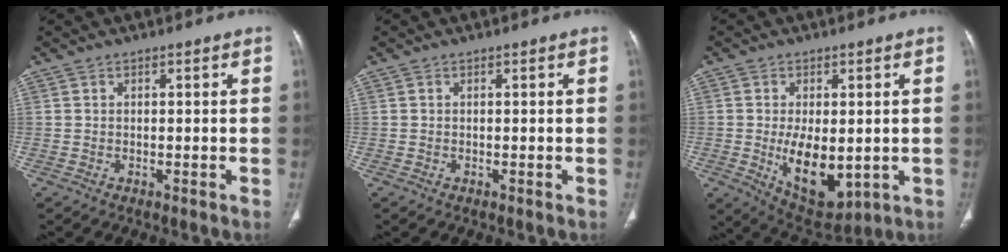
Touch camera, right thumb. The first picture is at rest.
{"total": 0.0}
{"total": 12.0, "force": [-1.5, 6.5, 10.0], "torque": [-0.136, -0.018, -0.002]}